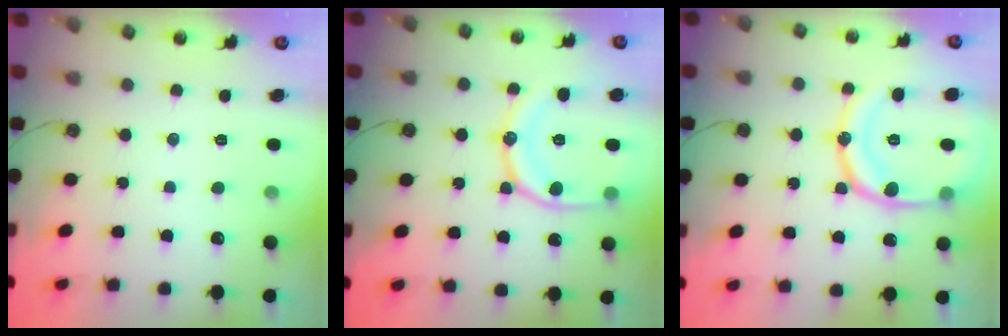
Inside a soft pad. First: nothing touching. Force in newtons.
{"total": 16.9, "press": 16.8, "slide": 1.9}
{"total": 20.7, "press": 20.5, "slide": 2.4}